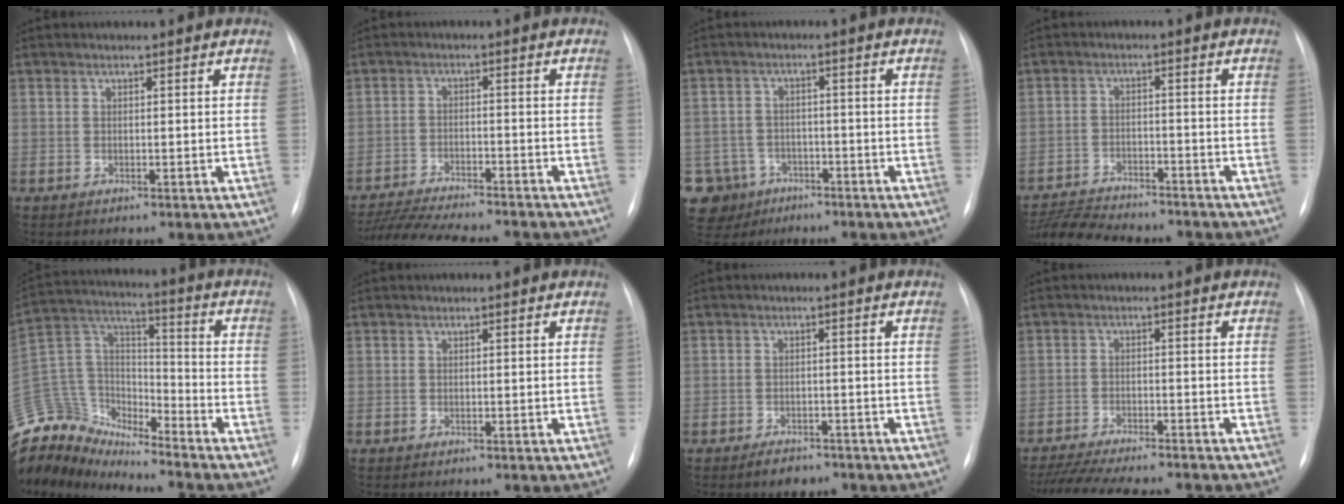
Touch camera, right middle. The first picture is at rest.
{"total": 15.6, "force": [-14.1, 1.9, 6.4], "torque": [-0.119, -0.016, -0.207]}
{"total": 9.5, "force": [-5.3, 7.7, 1.3], "torque": [-0.046, 0.013, -0.077]}
{"total": 11.8, "force": [-11.0, 1.8, 3.7], "torque": [-0.063, 0.004, -0.169]}
{"total": 17.1, "force": [-16.1, 4.8, 3.0], "torque": [-0.078, 0.061, -0.295]}
{"total": 0.0}
{"total": 3.2, "force": [-2.5, 1.6, 1.2], "torque": [-0.022, 0.001, -0.031]}
{"total": 15.1, "force": [-13.5, 1.7, 6.6], "torque": [-0.115, -0.017, -0.197]}